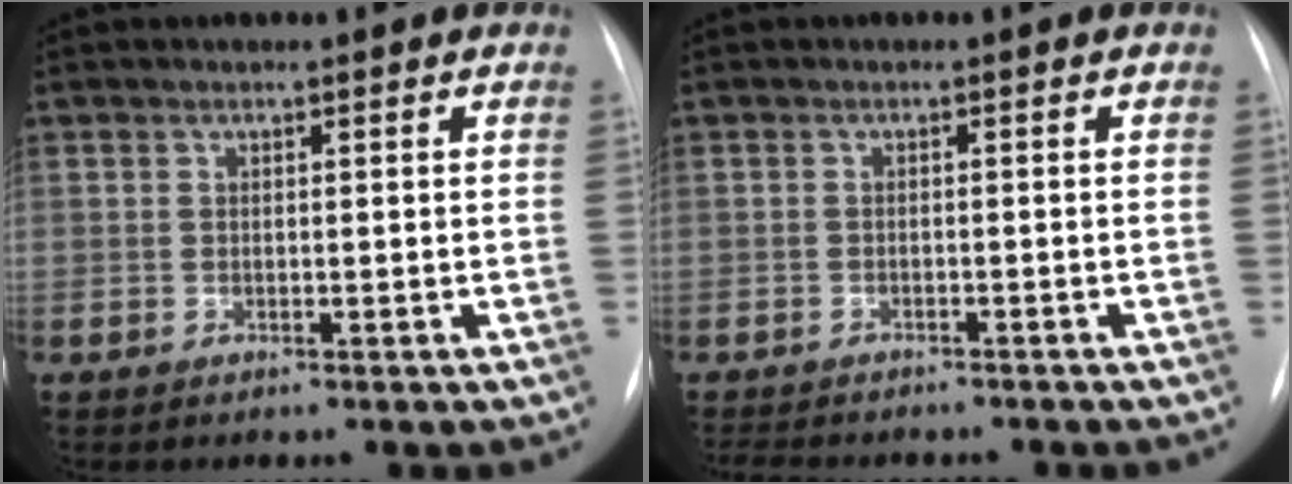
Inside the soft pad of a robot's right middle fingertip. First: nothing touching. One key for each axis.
{"total": 8.5, "fx": -7.5, "fy": 2.4, "fz": 3.3, "tx": -0.056, "ty": -0.004, "tz": -0.097}